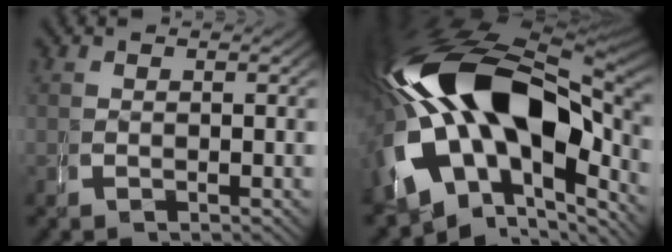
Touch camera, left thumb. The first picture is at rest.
{"total": 24.9, "force": [-0.4, 15.8, 19.2], "torque": [-0.349, -0.045, 0.013]}